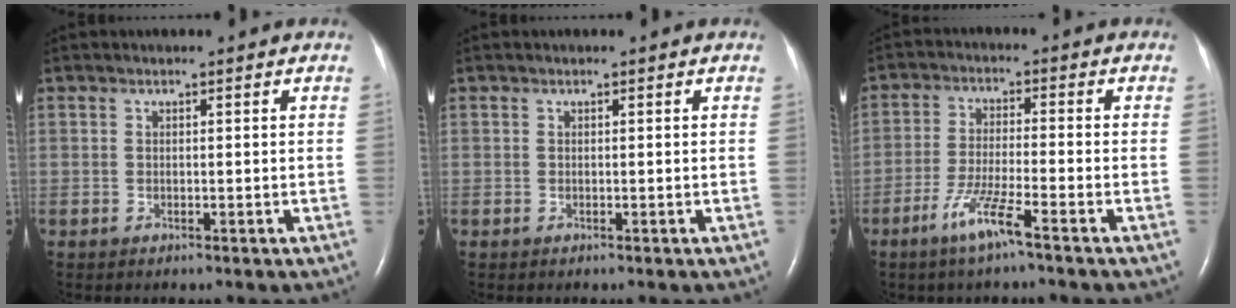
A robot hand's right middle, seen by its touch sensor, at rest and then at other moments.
{"total": 0.0}
{"total": 6.2, "force": [-3.9, -0.3, 4.8], "torque": [-0.097, -0.011, -0.078]}